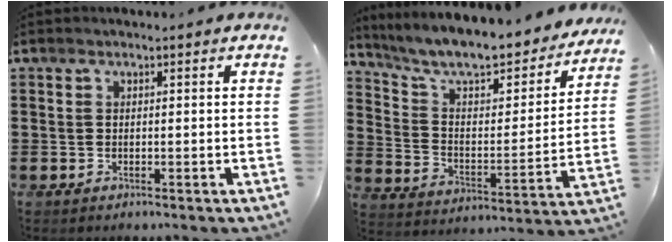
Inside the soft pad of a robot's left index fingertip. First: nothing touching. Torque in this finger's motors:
{"motor_torque": [1.93, -0.21, 0.45, 0.21]}